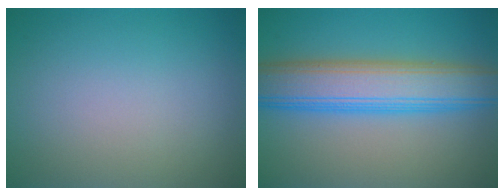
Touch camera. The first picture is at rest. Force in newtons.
{"total": 8.2, "press": 8.2, "slide": 0.1}